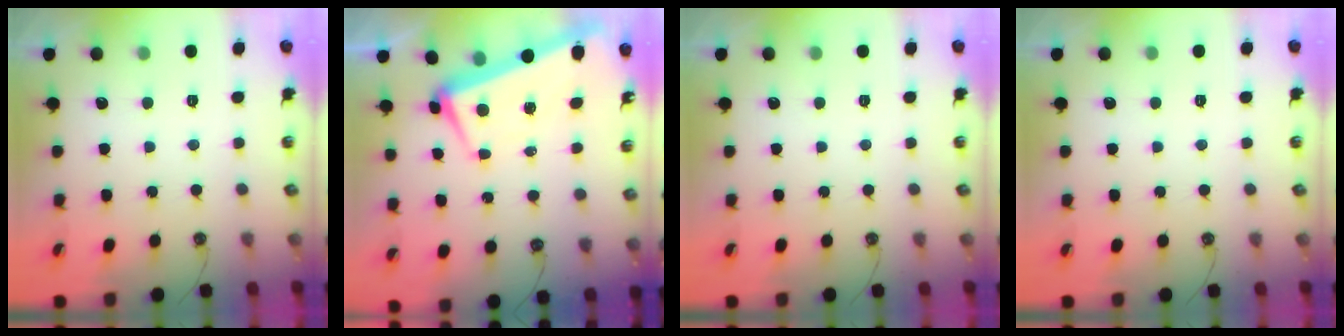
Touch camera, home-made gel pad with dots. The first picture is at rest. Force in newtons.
{"total": 0.9, "press": 0.4, "slide": 0.8}
{"total": 0.0}
{"total": 0.9, "press": 0.9, "slide": 0.1}